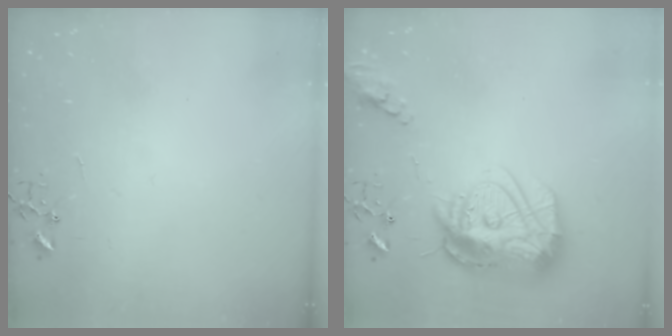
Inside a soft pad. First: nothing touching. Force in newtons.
{"total": 18.8, "press": 18.8, "slide": 1.8}